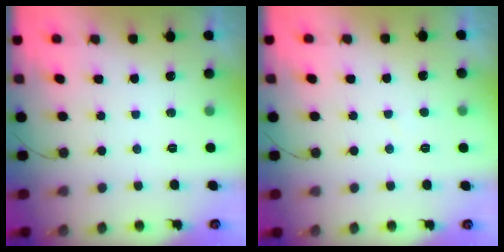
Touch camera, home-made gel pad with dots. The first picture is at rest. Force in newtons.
{"total": 1.9, "press": 1.9, "slide": 0.2}